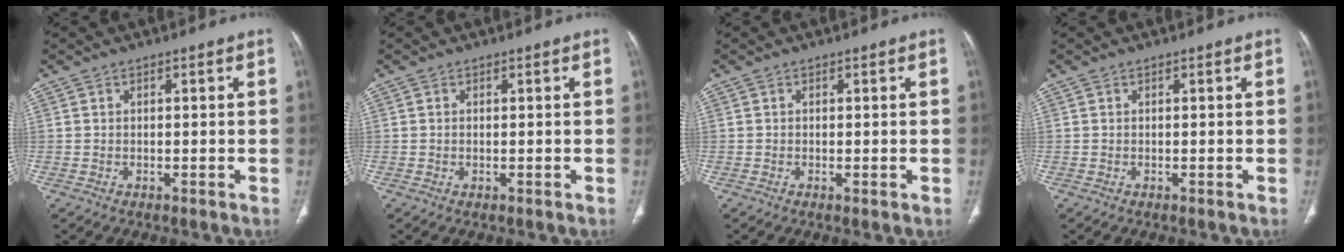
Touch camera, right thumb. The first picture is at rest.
{"total": 0.0}
{"total": 0.5, "force": [-0.1, 0.1, 0.5], "torque": [-0.014, -0.003, -0.002]}
{"total": 0.0}